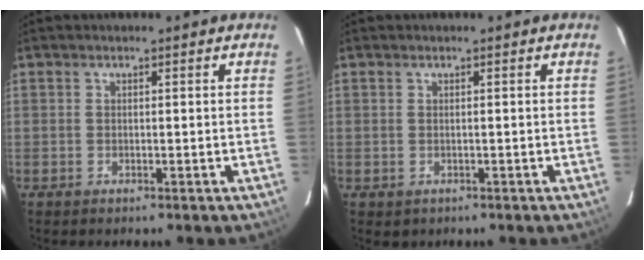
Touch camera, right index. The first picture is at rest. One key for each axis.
{"total": 0.8, "fx": -0.3, "fy": 0.6, "fz": 0.6, "tx": -0.010, "ty": 0.002, "tz": 0.001}